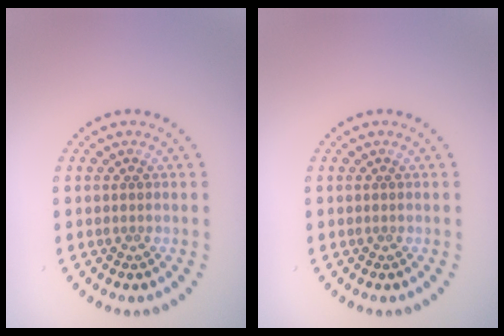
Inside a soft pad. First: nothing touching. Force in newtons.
{"total": 0.0}